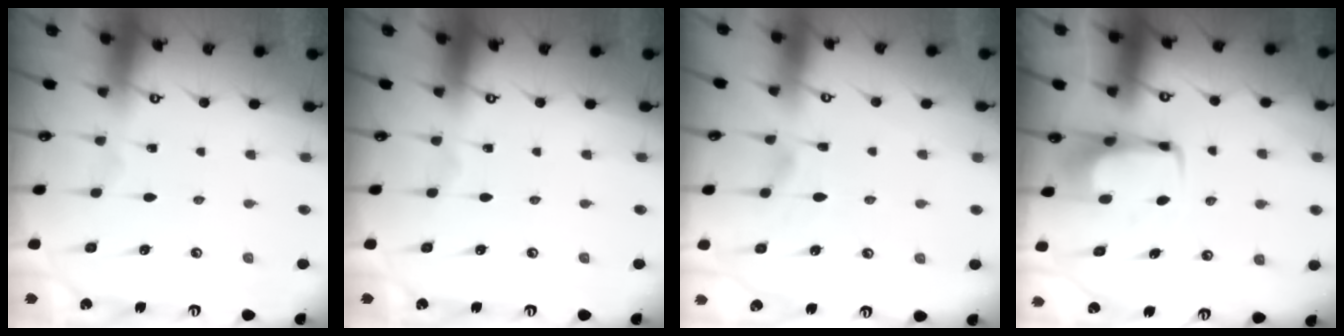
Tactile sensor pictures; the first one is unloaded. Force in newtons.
{"total": 0.0}
{"total": 2.9, "press": 2.6, "slide": 1.2}
{"total": 3.7, "press": 3.7, "slide": 0.3}